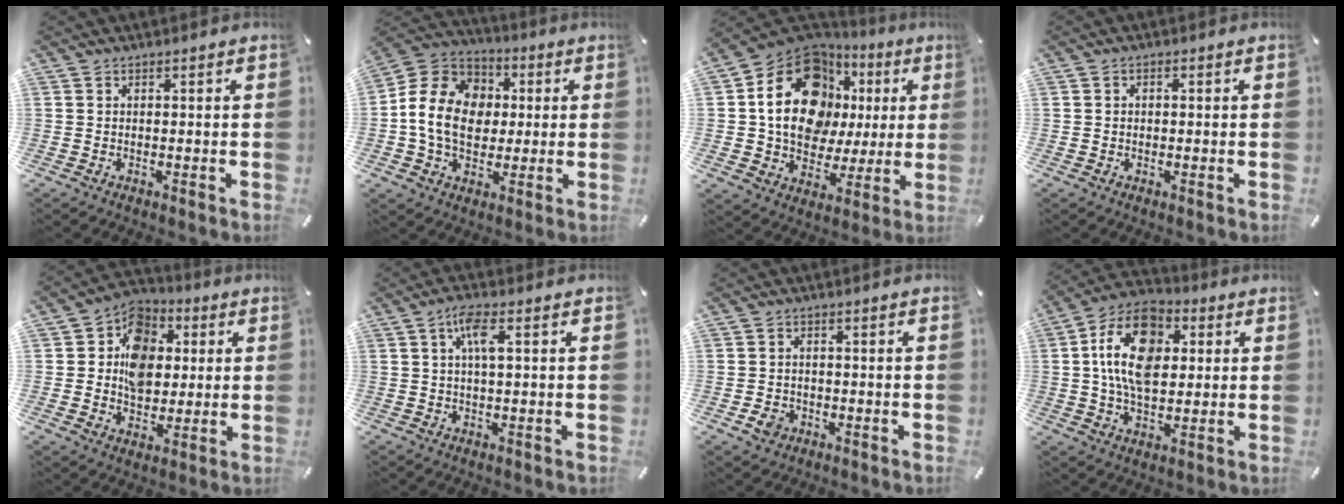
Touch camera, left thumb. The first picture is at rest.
{"total": 14.7, "force": [-0.4, 12.4, 7.9], "torque": [-0.181, 0.026, -0.008]}
{"total": 20.1, "force": [6.0, 15.0, 11.9], "torque": [-0.205, -0.039, 0.105]}
{"total": 0.9, "force": [-0.1, 0.8, 0.4], "torque": [-0.006, 0.006, -0.004]}
{"total": 11.9, "force": [0.8, 10.1, 6.2], "torque": [-0.101, 0.004, 0.015]}
{"total": 5.2, "force": [1.2, 1.3, 4.9], "torque": [-0.090, 0.003, 0.016]}
{"total": 3.5, "force": [-1.4, 2.9, 1.2], "torque": [-0.017, 0.000, -0.028]}
{"total": 15.8, "force": [2.8, 10.5, 11.4], "torque": [-0.226, 0.009, 0.047]}